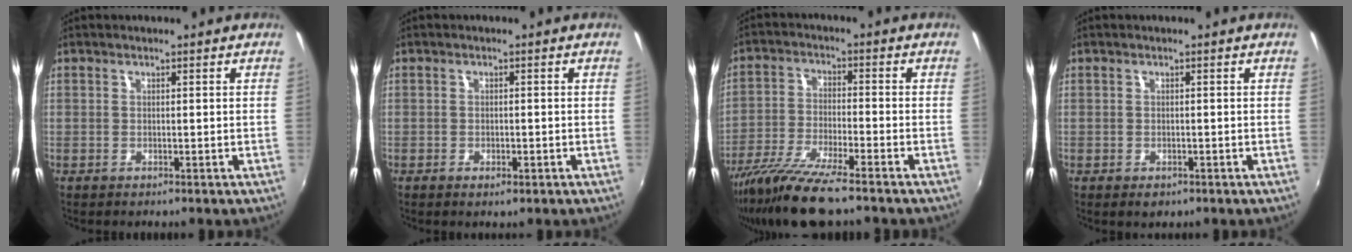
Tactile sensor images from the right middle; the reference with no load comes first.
{"total": 1.8, "force": [-1.0, 0.9, 1.2], "torque": [-0.021, -0.004, -0.014]}
{"total": 12.4, "force": [-9.8, 1.2, 7.4], "torque": [-0.160, -0.036, -0.184]}
{"total": 2.0, "force": [-1.2, 1.3, 0.9], "torque": [-0.018, -0.008, -0.016]}